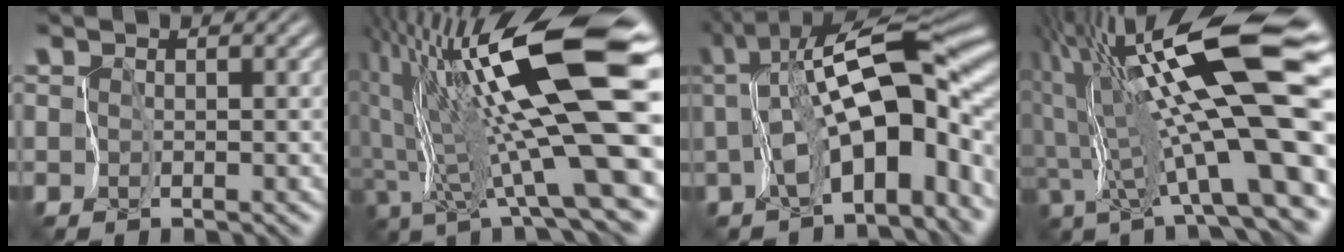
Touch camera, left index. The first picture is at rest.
{"total": 17.4, "force": [3.4, 2.7, 16.8], "torque": [-0.300, 0.014, 0.065]}
{"total": 13.3, "force": [-0.4, 5.1, 12.3], "torque": [-0.171, 0.017, -0.011]}
{"total": 17.0, "force": [2.8, 2.2, 16.7], "torque": [-0.278, 0.023, 0.055]}